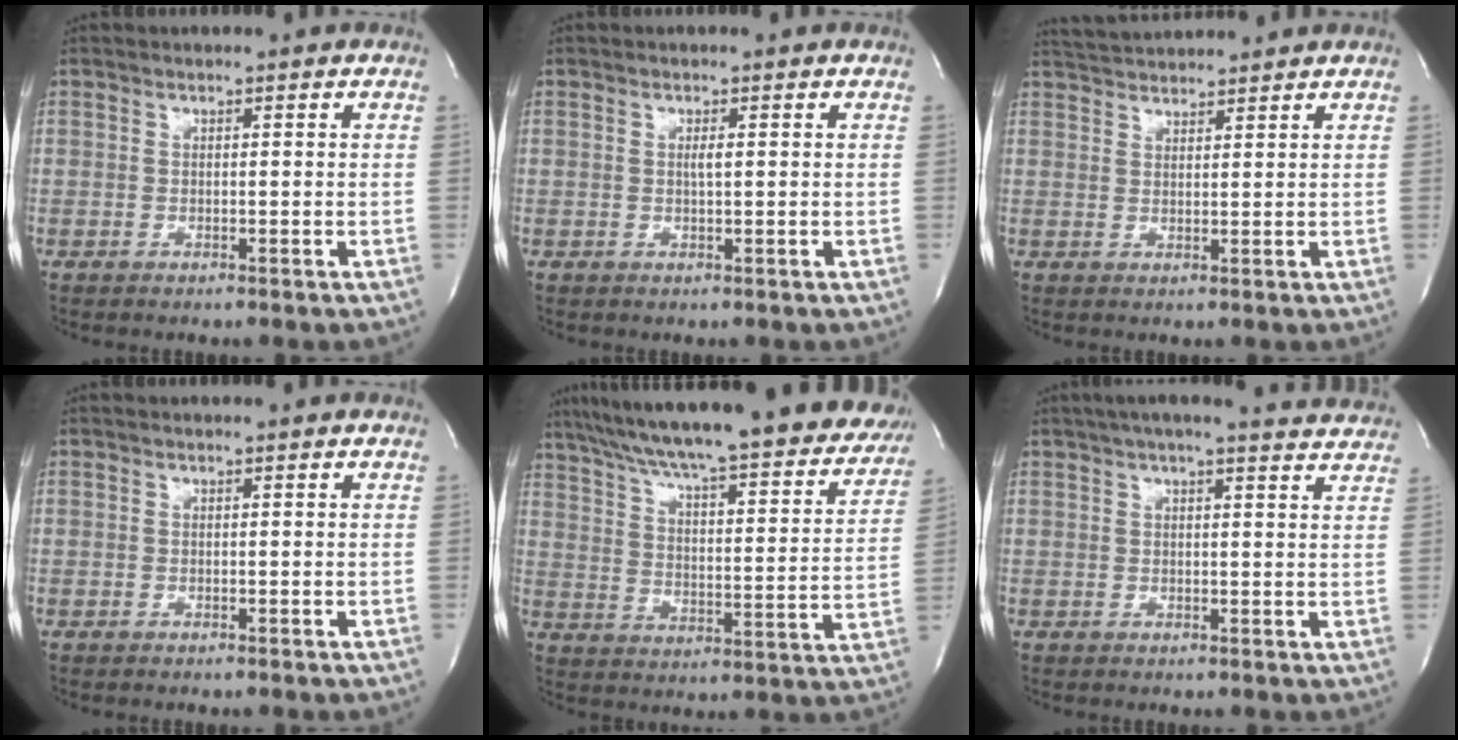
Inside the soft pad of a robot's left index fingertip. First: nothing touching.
{"total": 1.1, "force": [0.1, 0.1, 1.1], "torque": [-0.023, 0.000, 0.002]}
{"total": 5.8, "force": [5.7, 0.3, 1.1], "torque": [-0.029, 0.032, 0.096]}
{"total": 0.0}
{"total": 33.9, "force": [29.4, 5.4, 16.0], "torque": [-0.260, -0.047, 0.377]}
{"total": 15.9, "force": [14.4, 1.5, 6.5], "torque": [-0.096, 0.022, 0.173]}